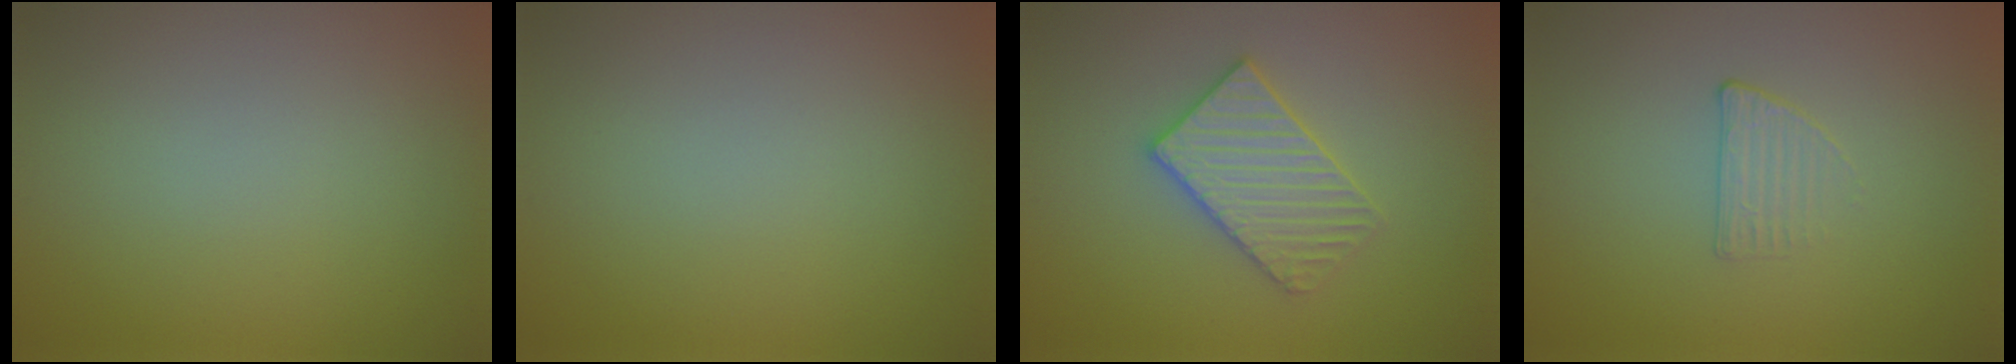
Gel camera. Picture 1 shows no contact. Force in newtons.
{"total": 0.0}
{"total": 3.3, "press": 3.3, "slide": 0.6}
{"total": 1.2, "press": 0.6, "slide": 1.0}